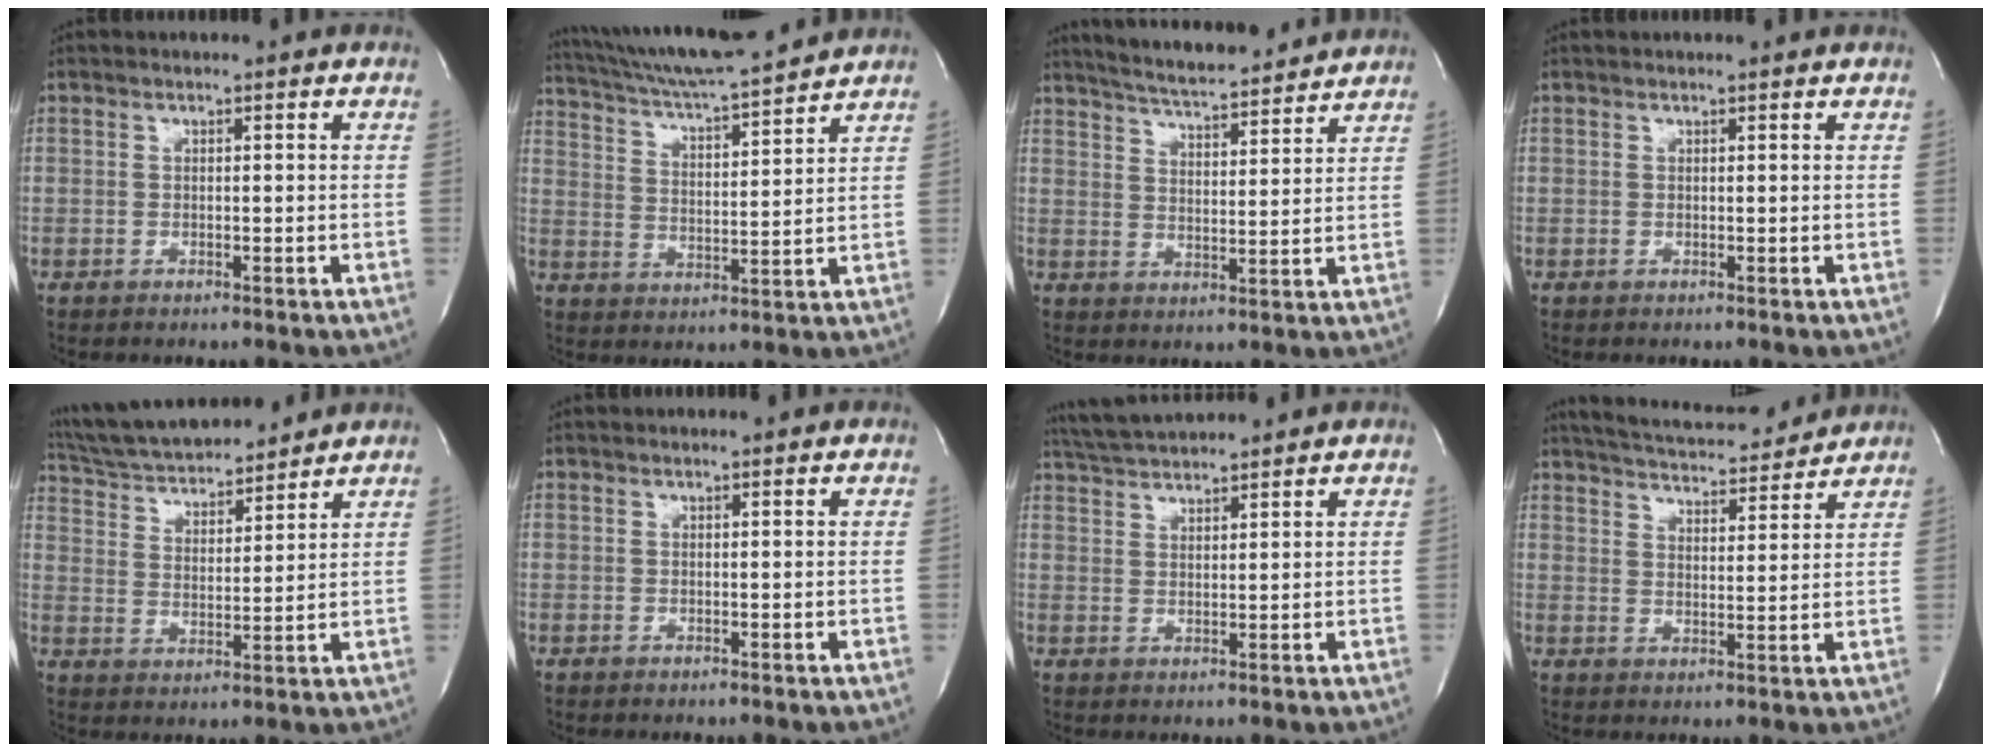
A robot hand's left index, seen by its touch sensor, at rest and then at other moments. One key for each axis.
{"total": 16.8, "fx": 15.5, "fy": 0.6, "fz": 6.5, "tx": -0.122, "ty": 0.017, "tz": 0.245}
{"total": 14.1, "fx": 13.0, "fy": 1.6, "fz": 5.1, "tx": -0.091, "ty": 0.012, "tz": 0.193}
{"total": 1.7, "fx": 1.6, "fy": 0.1, "fz": 0.6, "tx": -0.011, "ty": 0.014, "tz": 0.020}
{"total": 15.9, "fx": 14.7, "fy": 2.8, "fz": 5.4, "tx": -0.098, "ty": 0.026, "tz": 0.249}
{"total": 1.4, "fx": 1.3, "fy": 0.1, "fz": 0.5, "tx": -0.010, "ty": 0.012, "tz": 0.017}
{"total": 7.2, "fx": 6.9, "fy": 0.2, "fz": 2.0, "tx": -0.046, "ty": 0.031, "tz": 0.124}
{"total": 14.1, "fx": 13.2, "fy": 2.5, "fz": 4.3, "tx": -0.072, "ty": 0.019, "tz": 0.191}